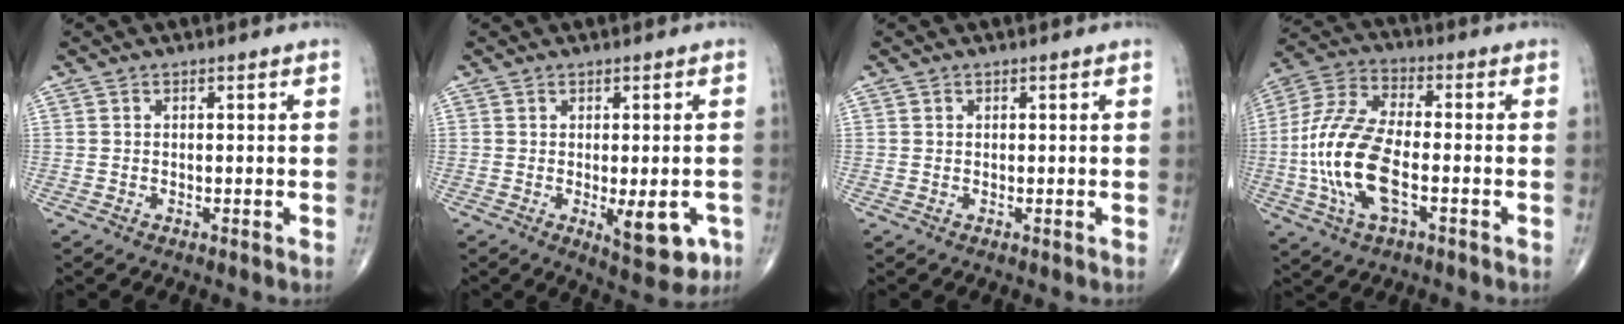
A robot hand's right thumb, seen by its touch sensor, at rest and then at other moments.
{"total": 8.3, "force": [-2.3, 3.3, 7.2], "torque": [-0.074, -0.009, -0.020]}
{"total": 0.0}
{"total": 16.1, "force": [-3.4, 7.2, 14.0], "torque": [-0.306, 0.021, -0.066]}